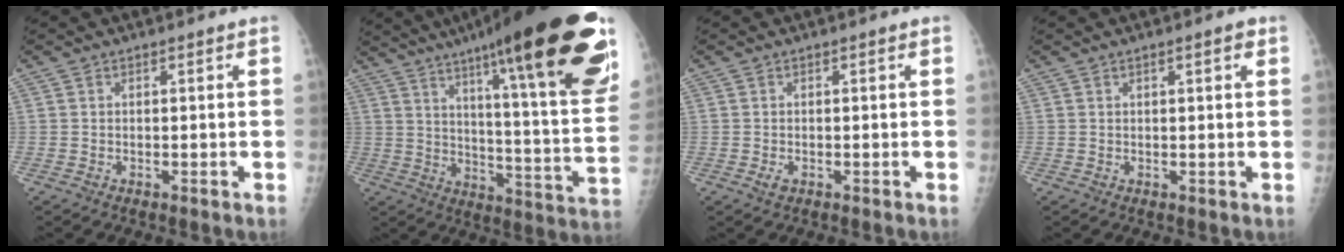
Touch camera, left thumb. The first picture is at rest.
{"total": 33.7, "force": [21.3, 5.0, 25.6], "torque": [-0.294, -0.074, 0.306]}
{"total": 1.0, "force": [-0.5, 0.6, 0.6], "torque": [-0.011, -0.002, -0.007]}
{"total": 1.9, "force": [0.9, 0.6, 1.5], "torque": [-0.017, 0.000, 0.011]}